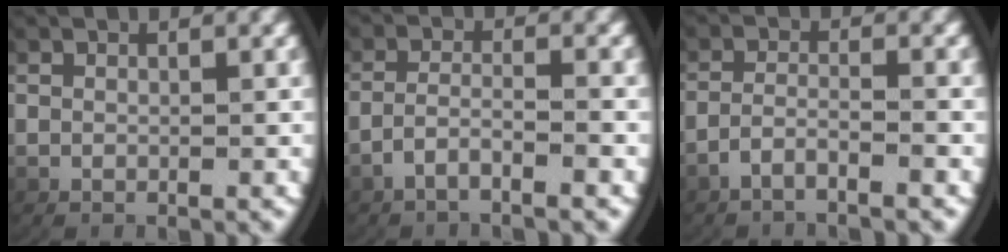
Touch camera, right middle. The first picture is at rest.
{"total": 2.5, "force": [-2.0, 0.2, 1.6], "torque": [-0.042, -0.009, -0.032]}
{"total": 2.5, "force": [-2.1, 0.1, 1.4], "torque": [-0.035, -0.007, -0.036]}